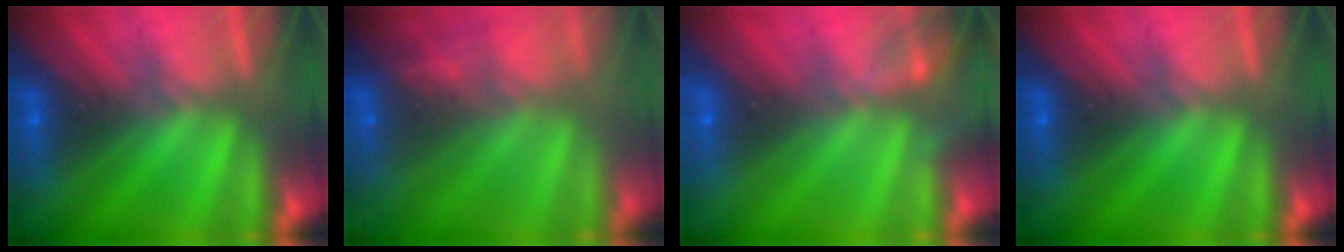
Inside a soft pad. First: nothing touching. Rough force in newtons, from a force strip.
{"total": 5.5}
{"total": 2.1}
{"total": 0.0}